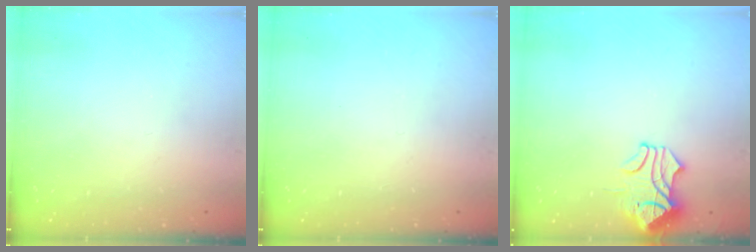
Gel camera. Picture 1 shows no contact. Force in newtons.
{"total": 0.0}
{"total": 1.5, "press": 1.1, "slide": 1.0}